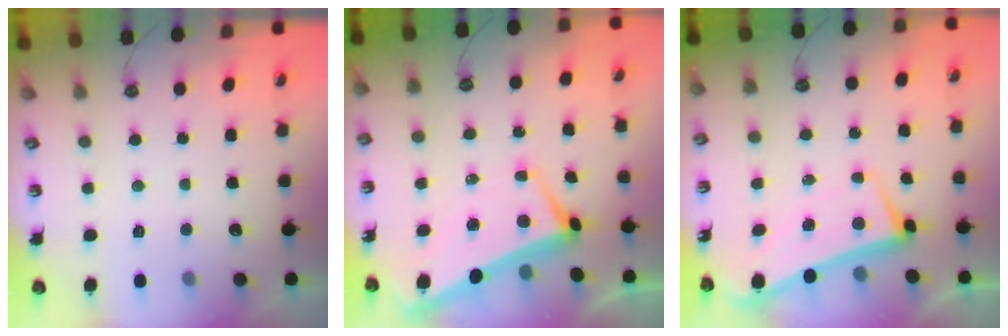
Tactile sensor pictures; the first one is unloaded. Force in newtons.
{"total": 1.6, "press": 1.2, "slide": 0.9}
{"total": 1.5, "press": 0.4, "slide": 1.4}